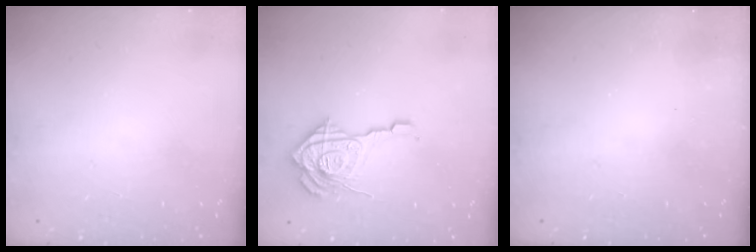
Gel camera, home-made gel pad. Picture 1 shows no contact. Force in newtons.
{"total": 16.9, "press": 16.8, "slide": 1.7}
{"total": 2.6, "press": 2.4, "slide": 0.8}